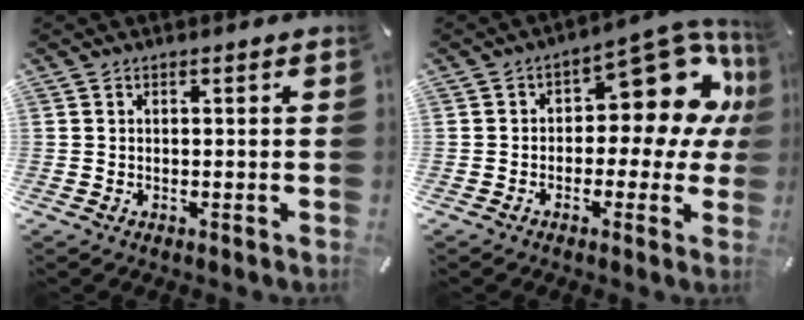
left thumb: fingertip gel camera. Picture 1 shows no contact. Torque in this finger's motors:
{"motor_torque": [2.01, 2.02, 0.21, -0.25, 0.04]}